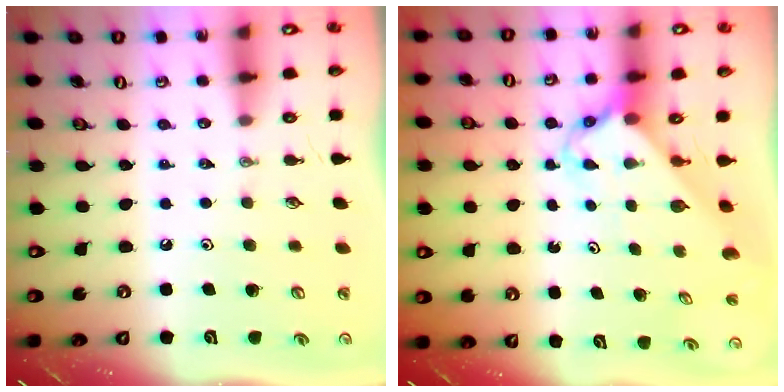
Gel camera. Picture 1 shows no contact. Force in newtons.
{"total": 2.7, "press": 2.7, "slide": 0.3}